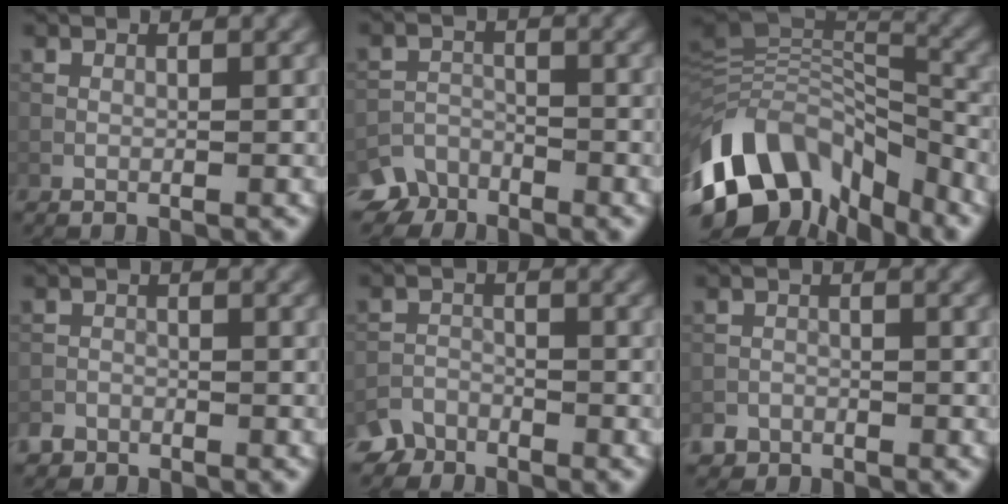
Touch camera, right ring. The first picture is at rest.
{"total": 4.1, "force": [-3.5, 2.1, 0.1], "torque": [0.011, -0.011, -0.062]}
{"total": 12.8, "force": [-6.6, 7.4, 8.1], "torque": [-0.164, 0.020, -0.117]}
{"total": 1.5, "force": [-1.2, 0.8, -0.1], "torque": [0.004, 0.005, -0.024]}
{"total": 3.5, "force": [-3.1, 1.5, 0.1], "torque": [0.003, -0.007, -0.058]}
{"total": 2.3, "force": [-1.9, 1.3, -0.1], "torque": [0.011, 0.006, -0.029]}